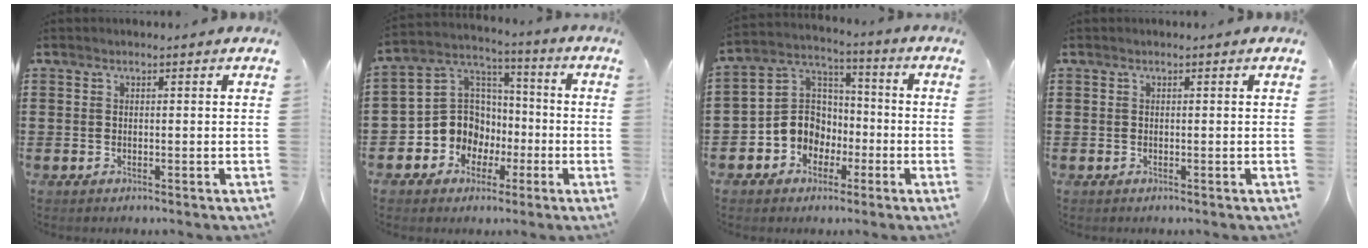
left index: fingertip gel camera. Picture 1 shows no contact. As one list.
[{"total": 9.7, "force": [-2.7, 9.0, 2.4], "torque": [-0.099, 0.003, -0.050]}, {"total": 7.8, "force": [-2.4, 7.2, 1.7], "torque": [-0.070, 0.009, -0.049]}, {"total": 0.0}]